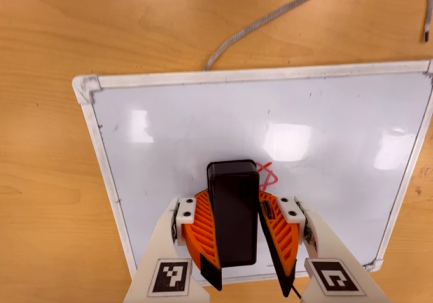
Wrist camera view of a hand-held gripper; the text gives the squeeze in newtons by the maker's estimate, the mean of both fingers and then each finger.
{"total": 13.5, "left": 15.1, "right": 11.9}